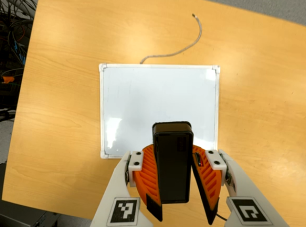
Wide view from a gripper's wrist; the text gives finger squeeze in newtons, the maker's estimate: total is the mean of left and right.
{"total": 9.6, "left": 9.8, "right": 9.4}